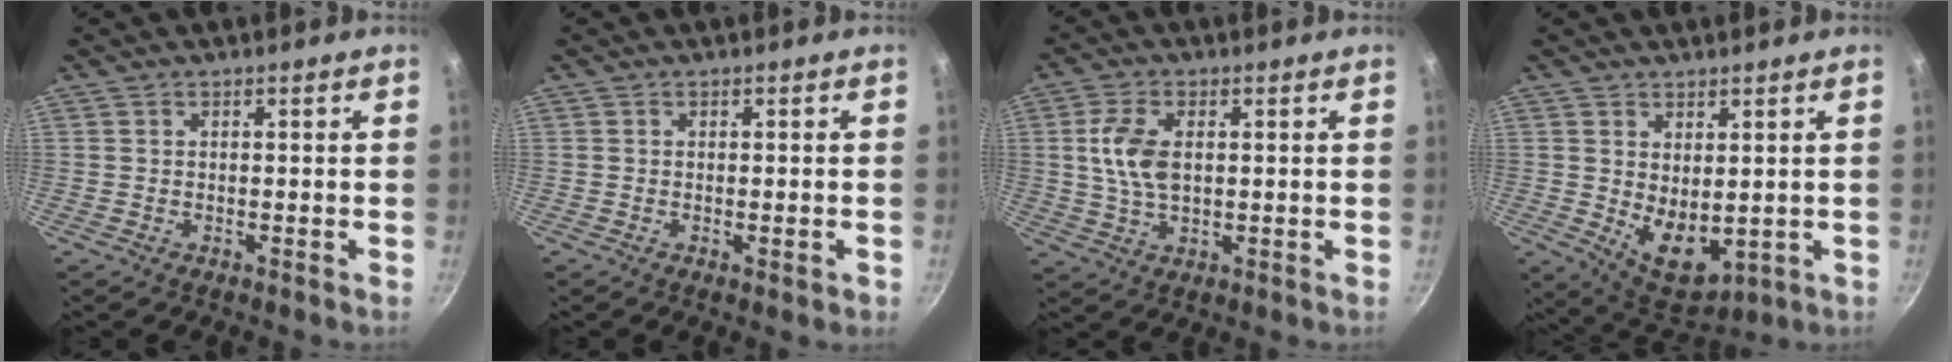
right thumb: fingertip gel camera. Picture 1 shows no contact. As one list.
[{"total": 1.5, "force": [-0.5, 0.3, 1.4], "torque": [-0.022, -0.002, -0.007]}, {"total": 8.3, "force": [1.3, 4.8, 6.7], "torque": [-0.126, 0.001, 0.024]}, {"total": 8.5, "force": [0.8, 5.3, 6.6], "torque": [-0.078, -0.024, 0.036]}]